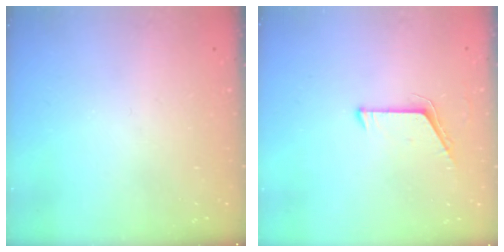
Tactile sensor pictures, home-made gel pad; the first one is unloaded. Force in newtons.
{"total": 5.7, "press": 5.7, "slide": 0.5}